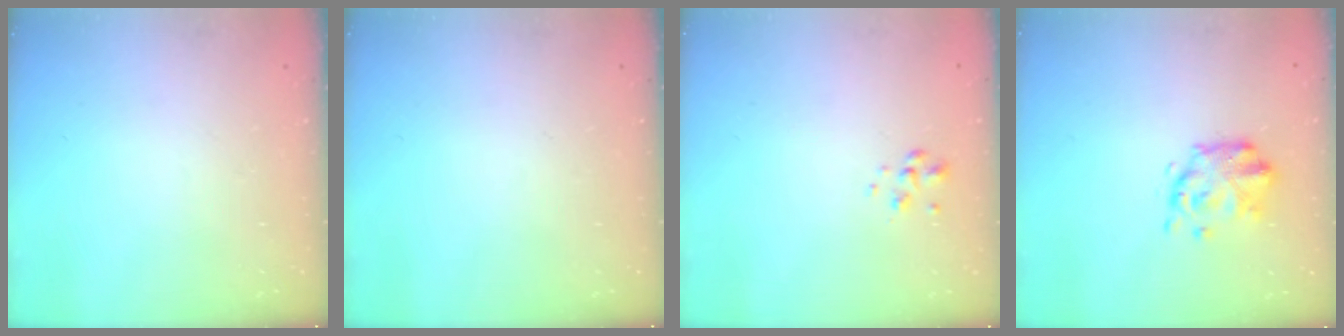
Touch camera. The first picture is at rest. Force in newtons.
{"total": 0.0}
{"total": 1.8, "press": 1.7, "slide": 0.5}
{"total": 6.8, "press": 6.8, "slide": 0.6}